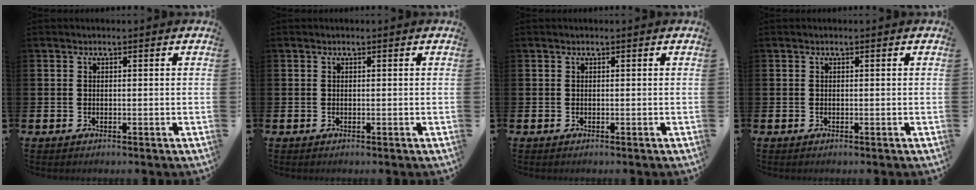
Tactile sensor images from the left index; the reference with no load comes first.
{"total": 0.0}
{"total": 0.0}
{"total": 0.0}